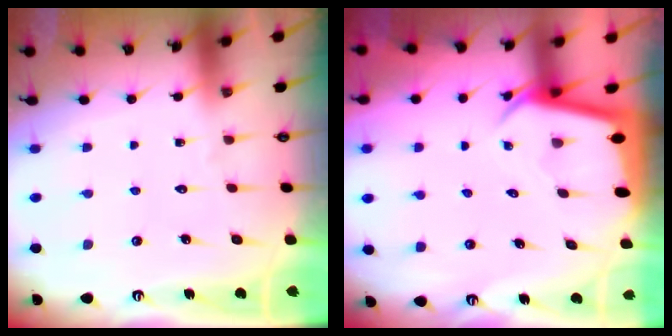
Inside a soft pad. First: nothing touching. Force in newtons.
{"total": 2.8, "press": 2.8, "slide": 0.3}